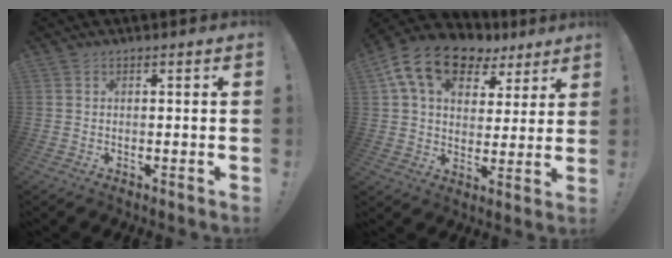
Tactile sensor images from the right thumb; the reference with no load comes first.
{"total": 15.9, "force": [8.6, 9.6, 9.3], "torque": [-0.161, -0.037, 0.158]}